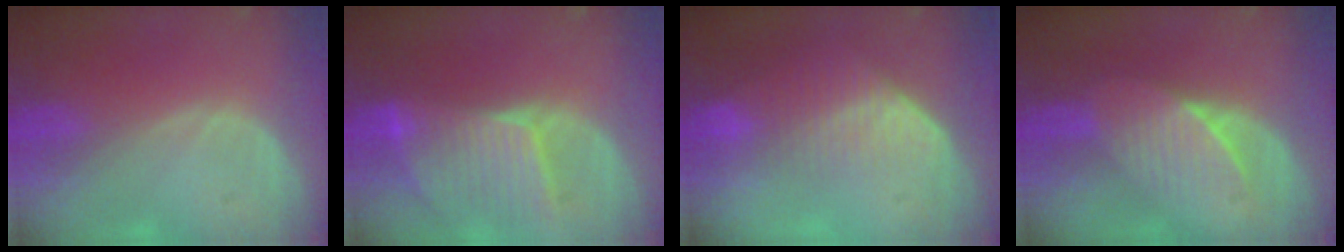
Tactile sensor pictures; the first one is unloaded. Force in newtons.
{"total": 9.0, "press": 7.9, "slide": 4.3}
{"total": 7.2, "press": 6.1, "slide": 3.8}
{"total": 6.9, "press": 6.3, "slide": 2.9}